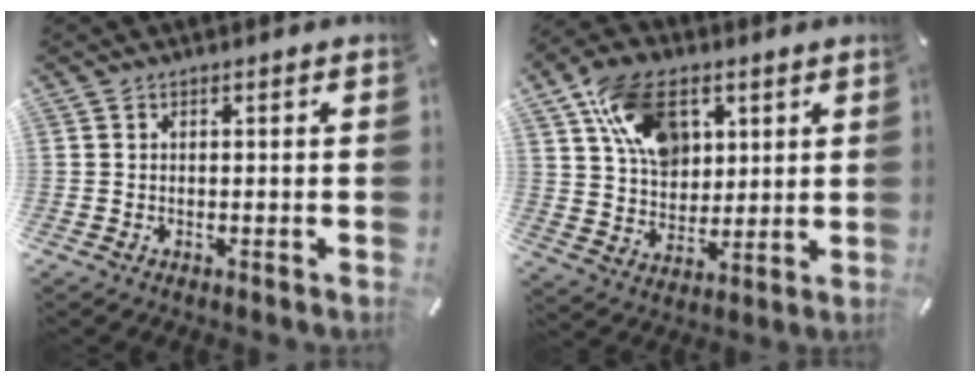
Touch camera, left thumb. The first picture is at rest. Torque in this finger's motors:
{"motor_torque": [1.02, 1.03, 1.44, -1.33, 0.52]}